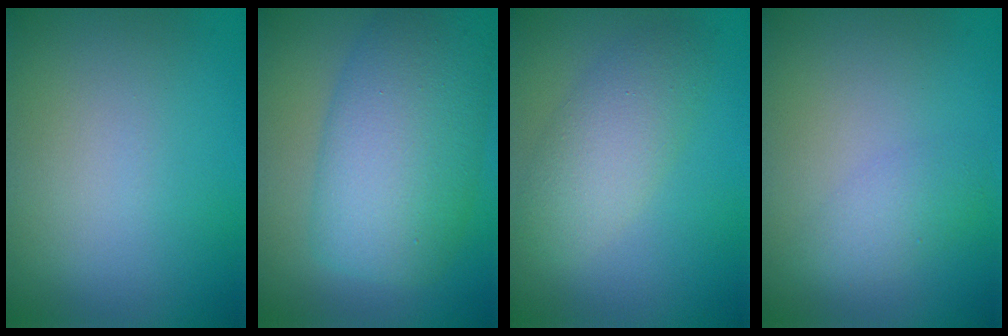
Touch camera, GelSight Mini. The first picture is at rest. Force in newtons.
{"total": 9.2, "press": 9.2, "slide": 0.1}
{"total": 3.8, "press": 3.8, "slide": 0.1}
{"total": 1.9, "press": 1.9, "slide": 0.1}